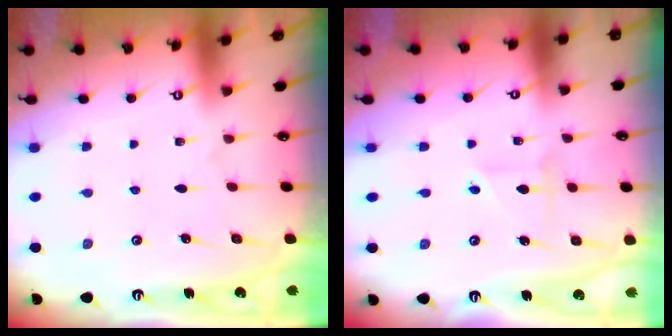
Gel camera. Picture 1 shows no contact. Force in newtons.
{"total": 2.6, "press": 2.6, "slide": 0.3}